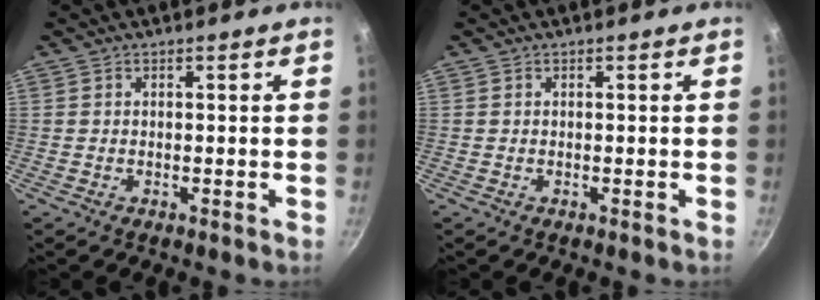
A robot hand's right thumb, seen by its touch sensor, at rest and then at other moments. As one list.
[{"total": 0.0}]